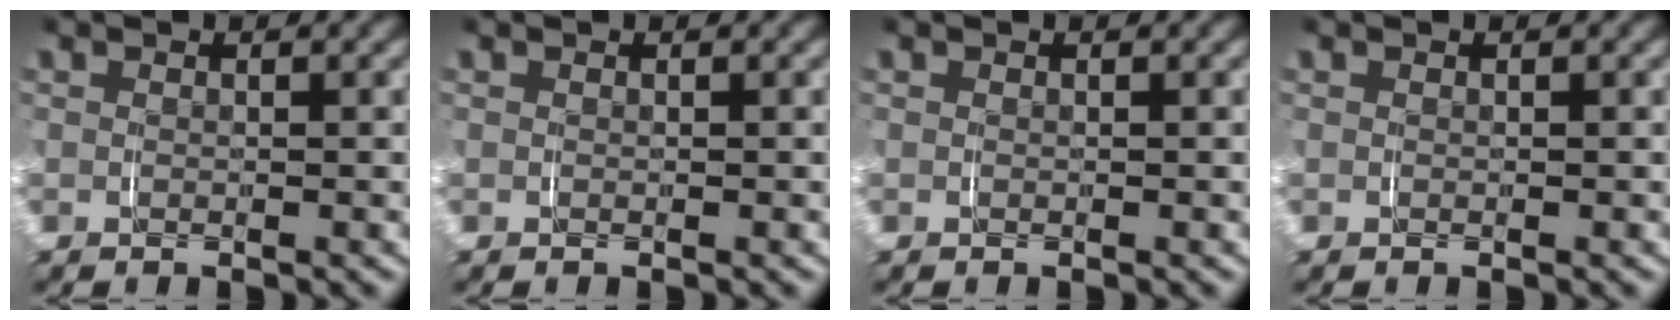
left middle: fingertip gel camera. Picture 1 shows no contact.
{"total": 0.0}
{"total": 0.0}
{"total": 0.0}